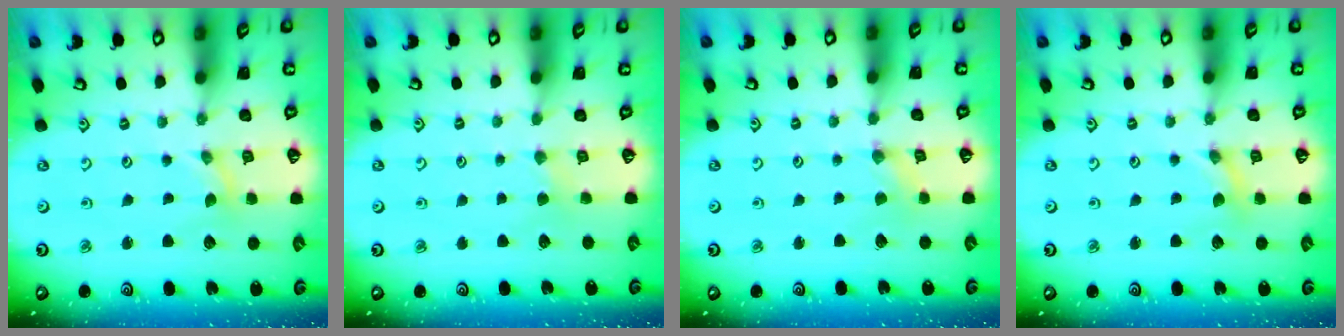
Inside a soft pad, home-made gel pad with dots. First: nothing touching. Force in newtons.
{"total": 1.8, "press": 1.8, "slide": 0.3}
{"total": 0.6, "press": 0.6, "slide": 0.2}
{"total": 0.0}